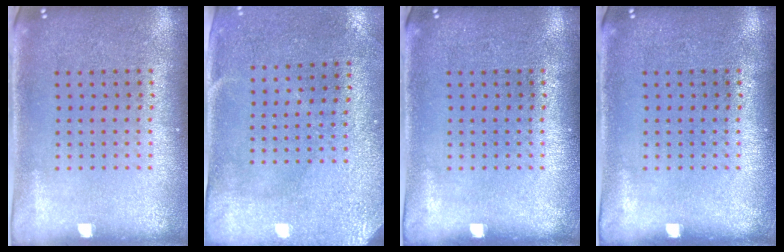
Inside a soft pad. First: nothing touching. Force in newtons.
{"total": 3.0, "press": 2.4, "slide": 1.8}
{"total": 0.0}
{"total": 0.0}